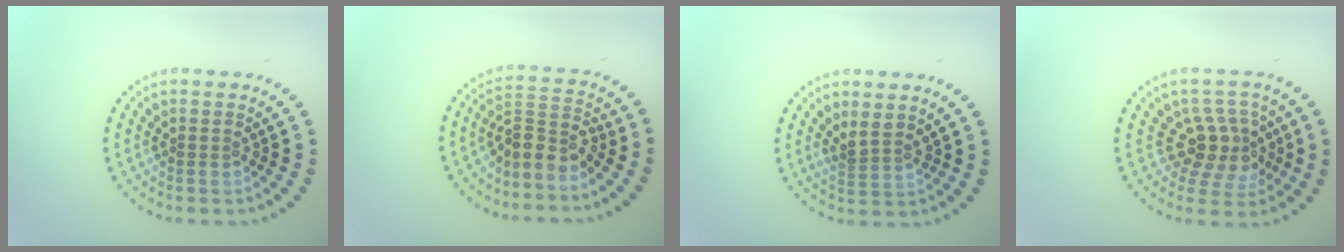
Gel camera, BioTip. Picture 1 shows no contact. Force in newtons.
{"total": 3.0, "press": 2.3, "slide": 2.0}
{"total": 2.0, "press": 1.4, "slide": 1.4}
{"total": 3.8, "press": 3.3, "slide": 2.0}